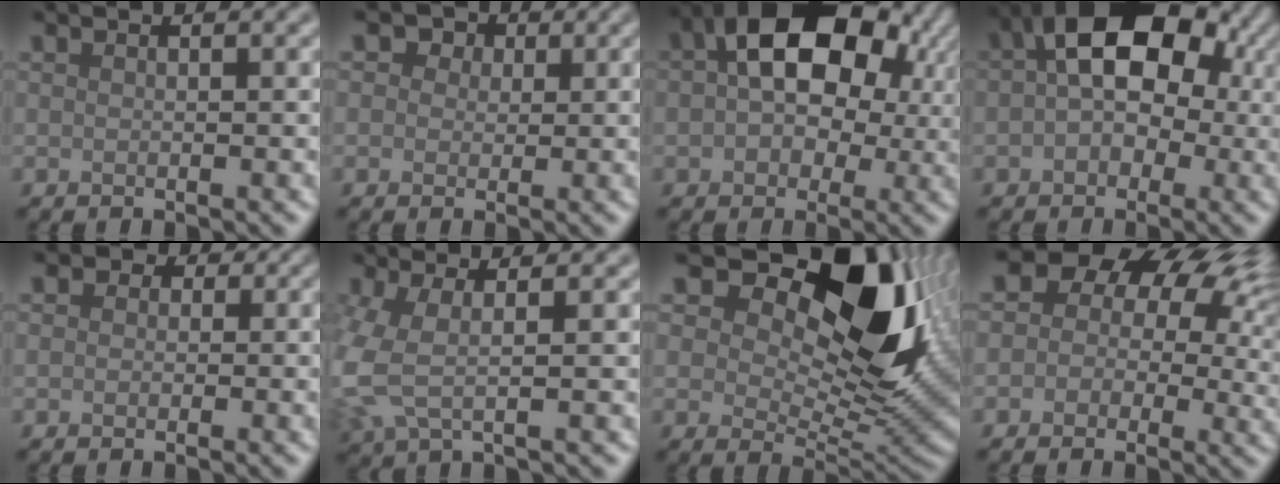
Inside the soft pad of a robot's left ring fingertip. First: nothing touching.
{"total": 3.2, "force": [1.4, 2.5, 1.4], "torque": [-0.019, 0.008, 0.000]}
{"total": 12.9, "force": [2.9, 8.5, 9.2], "torque": [-0.131, 0.014, 0.042]}
{"total": 10.5, "force": [1.7, 7.0, 7.6], "torque": [-0.103, 0.024, 0.011]}
{"total": 2.8, "force": [0.9, 2.4, 1.2], "torque": [0.006, 0.009, -0.020]}
{"total": 4.5, "force": [0.0, 1.8, 4.2], "torque": [-0.117, -0.004, -0.007]}
{"total": 14.7, "force": [6.7, 7.9, 10.5], "torque": [-0.151, 0.003, 0.111]}
{"total": 12.1, "force": [4.3, 9.0, 7.0], "torque": [-0.083, 0.047, 0.035]}